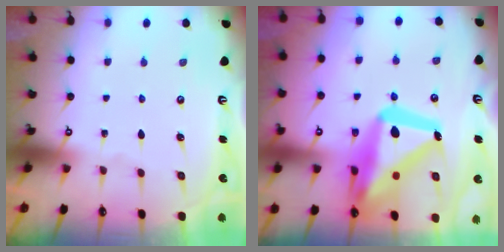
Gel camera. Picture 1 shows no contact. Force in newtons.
{"total": 24.0, "press": 23.9, "slide": 2.4}